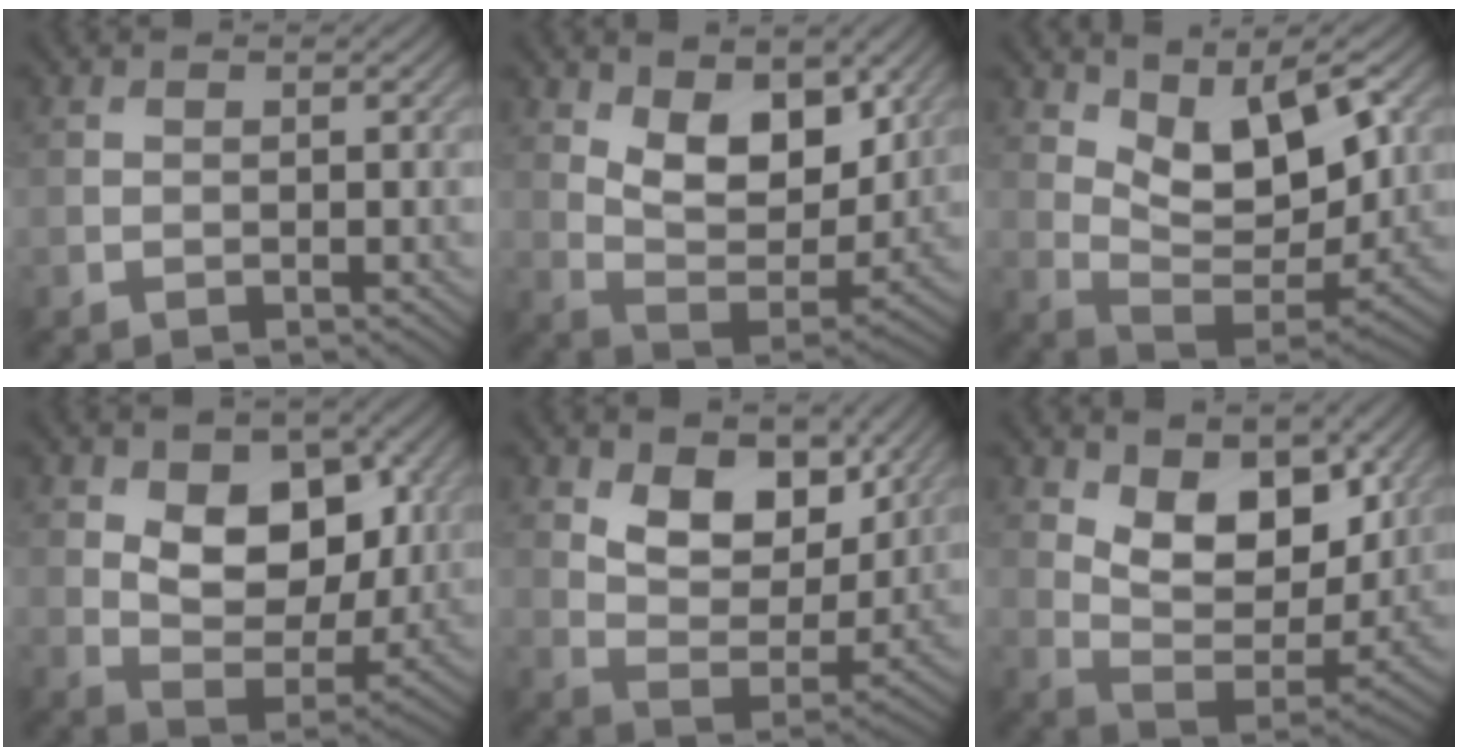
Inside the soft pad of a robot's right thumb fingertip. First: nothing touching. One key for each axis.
{"total": 10.0, "fx": 4.7, "fy": 5.2, "fz": 7.2, "tx": -0.144, "ty": -0.015, "tz": 0.080}
{"total": 11.5, "fx": 5.6, "fy": 5.0, "fz": 8.7, "tx": -0.171, "ty": -0.001, "tz": 0.100}
{"total": 9.6, "fx": 2.6, "fy": 6.0, "fz": 6.9, "tx": -0.130, "ty": -0.013, "tz": 0.040}
{"total": 8.9, "fx": 4.5, "fy": 5.1, "fz": 5.8, "tx": -0.118, "ty": -0.016, "tz": 0.076}
{"total": 10.9, "fx": 5.2, "fy": 5.7, "fz": 7.7, "tx": -0.157, "ty": -0.015, "tz": 0.090}